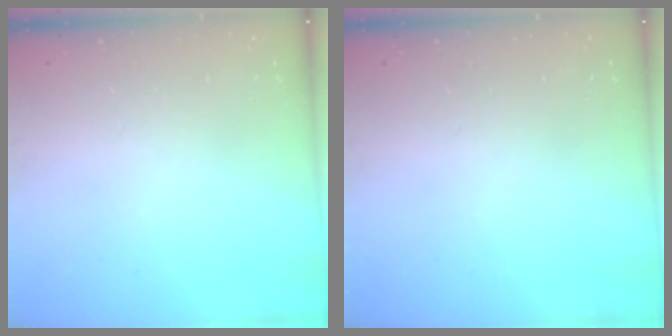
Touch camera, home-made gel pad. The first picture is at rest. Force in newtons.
{"total": 0.0}